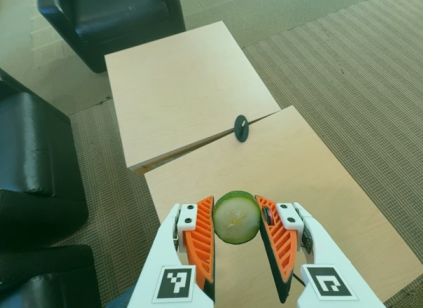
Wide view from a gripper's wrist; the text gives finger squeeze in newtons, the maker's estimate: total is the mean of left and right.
{"total": 12.4, "left": 13.2, "right": 11.7}